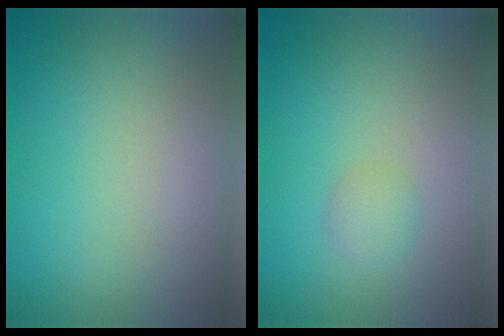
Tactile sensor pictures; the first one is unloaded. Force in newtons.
{"total": 1.4, "press": 1.4, "slide": 0.0}